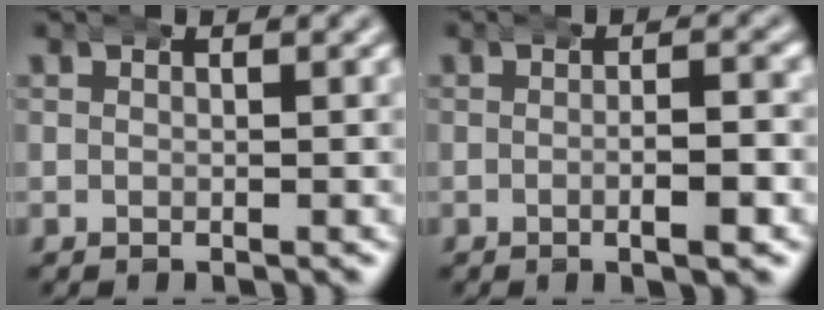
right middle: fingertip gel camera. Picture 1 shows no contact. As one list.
[{"total": 2.9, "force": [-0.7, 0.4, 2.7], "torque": [-0.036, 0.005, -0.019]}]